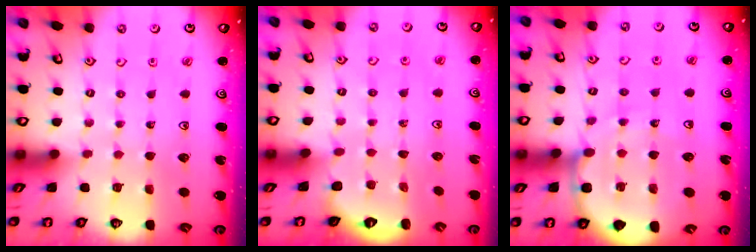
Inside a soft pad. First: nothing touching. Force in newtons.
{"total": 2.4, "press": 2.3, "slide": 0.7}
{"total": 9.3, "press": 9.2, "slide": 1.1}